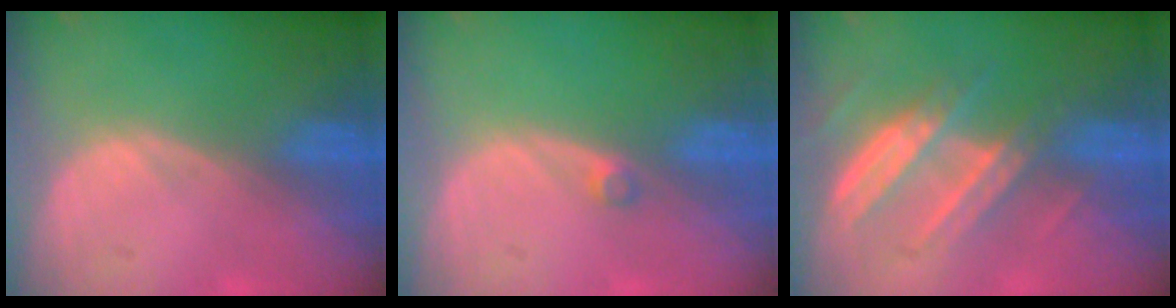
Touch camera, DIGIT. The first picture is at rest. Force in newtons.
{"total": 1.1, "press": 1.0, "slide": 0.6}
{"total": 7.7, "press": 6.9, "slide": 3.5}